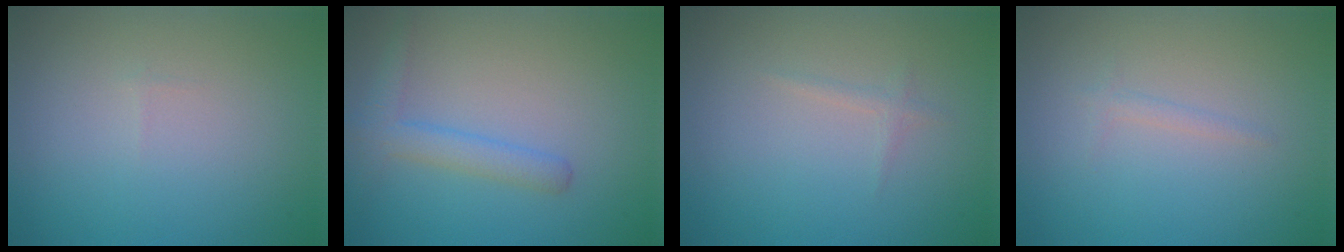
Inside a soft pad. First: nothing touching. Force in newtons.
{"total": 2.5, "press": 2.5, "slide": 0.0}
{"total": 0.7, "press": 0.7, "slide": 0.0}
{"total": 1.0, "press": 1.0, "slide": 0.1}